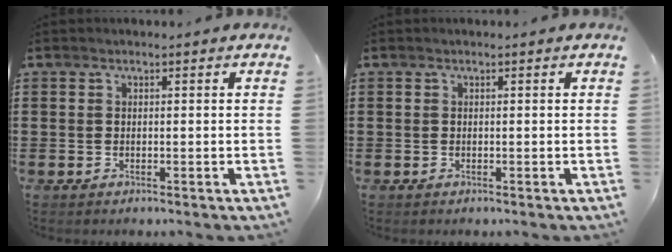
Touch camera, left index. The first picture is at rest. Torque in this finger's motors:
{"motor_torque": [-0.02, -0.02, 0.00, 0.00]}